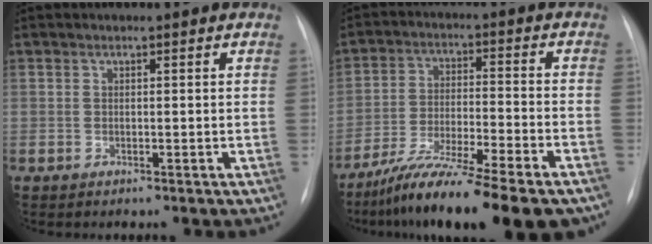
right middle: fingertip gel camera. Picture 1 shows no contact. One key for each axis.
{"total": 17.6, "fx": -13.7, "fy": 1.6, "fz": 10.9, "tx": -0.167, "ty": -0.024, "tz": -0.225}